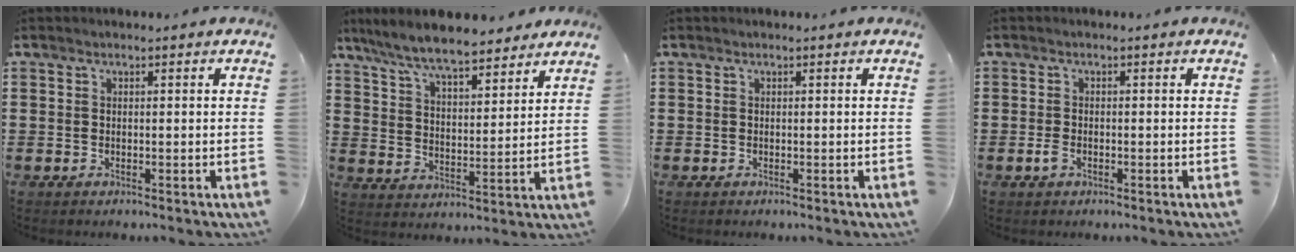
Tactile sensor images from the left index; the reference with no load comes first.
{"total": 8.1, "force": [7.2, 1.2, 3.3], "torque": [-0.092, -0.029, 0.130]}
{"total": 0.0}
{"total": 1.8, "force": [-0.7, 0.9, 1.3], "torque": [-0.042, -0.005, -0.018]}